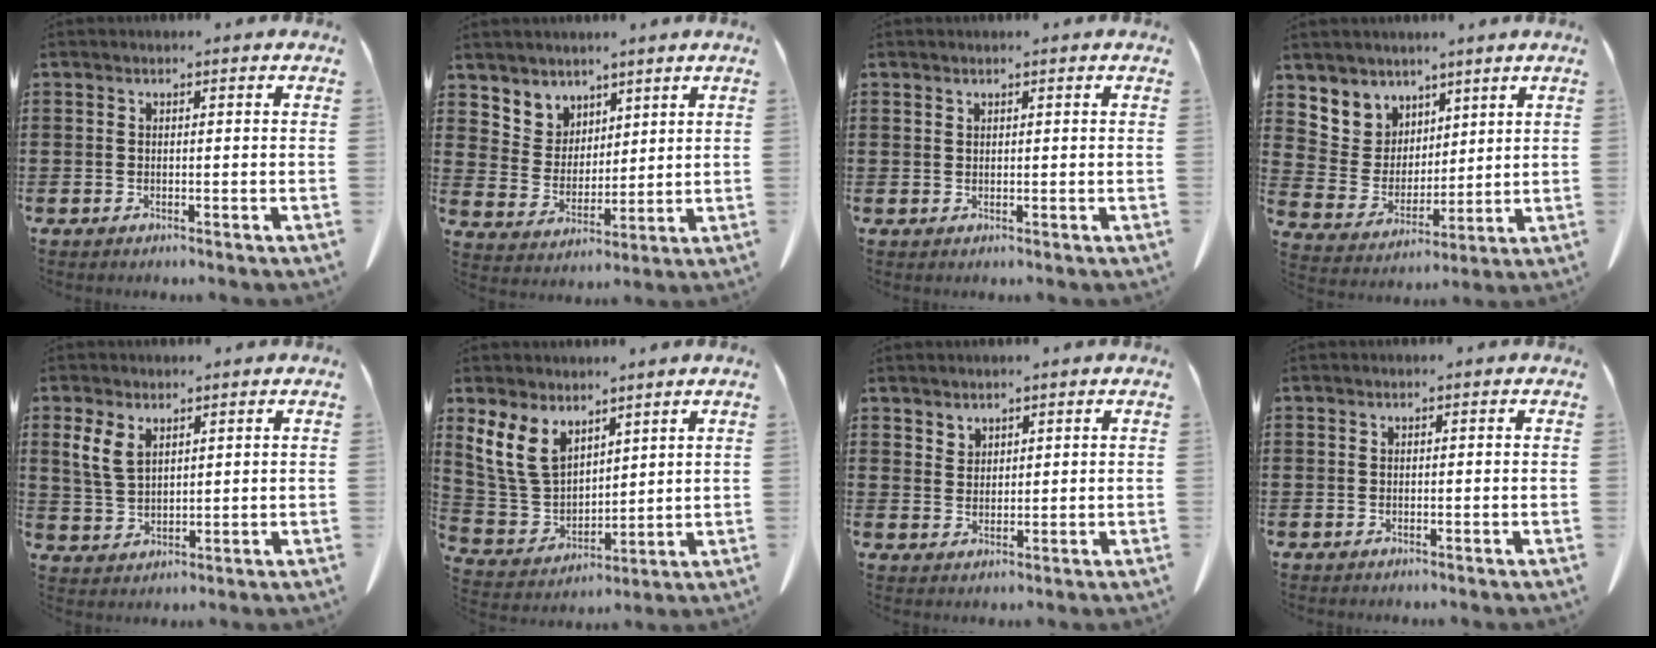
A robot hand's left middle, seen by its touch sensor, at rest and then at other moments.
{"total": 5.9, "force": [4.5, 3.8, -0.2], "torque": [-0.030, -0.015, 0.086]}
{"total": 0.7, "force": [0.6, 0.3, 0.1], "torque": [-0.004, -0.001, 0.013]}
{"total": 7.0, "force": [4.7, 5.2, 0.0], "torque": [-0.046, -0.031, 0.093]}
{"total": 4.7, "force": [2.5, 2.6, 3.0], "torque": [-0.077, 0.005, 0.044]}
{"total": 9.5, "force": [5.8, 5.9, 4.6], "torque": [-0.133, -0.005, 0.113]}
{"total": 2.6, "force": [2.4, 1.2, 0.1], "torque": [-0.009, -0.001, 0.046]}
{"total": 0.0}